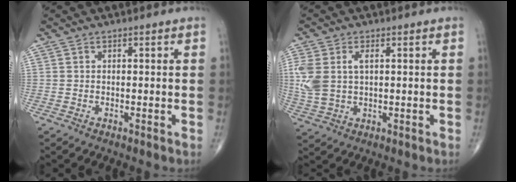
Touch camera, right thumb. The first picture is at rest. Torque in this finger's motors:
{"motor_torque": [0.66, 0.67, 0.84, 0.14, 0.10]}